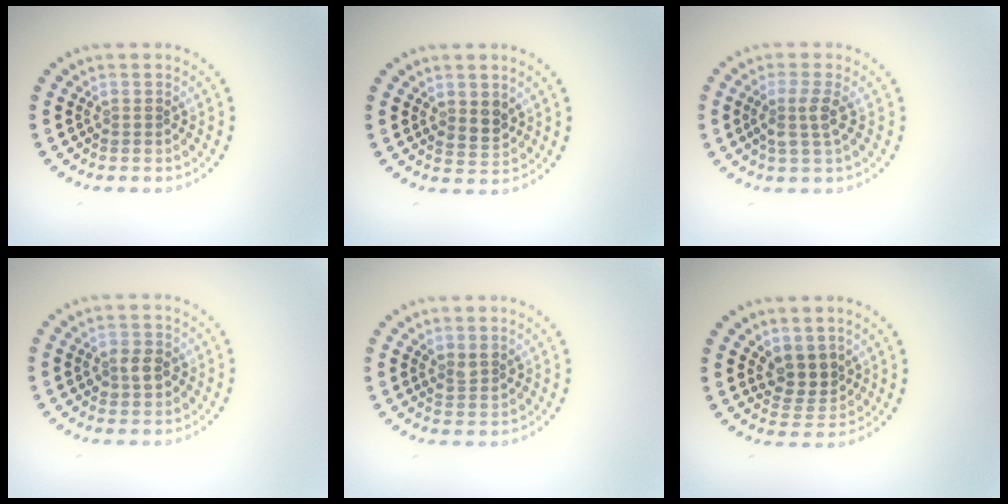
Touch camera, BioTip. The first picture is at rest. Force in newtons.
{"total": 1.9, "press": 1.8, "slide": 0.7}
{"total": 2.2, "press": 1.9, "slide": 1.2}
{"total": 1.9, "press": 1.8, "slide": 0.5}
{"total": 1.3, "press": 1.2, "slide": 0.6}
{"total": 2.9, "press": 2.5, "slide": 1.5}